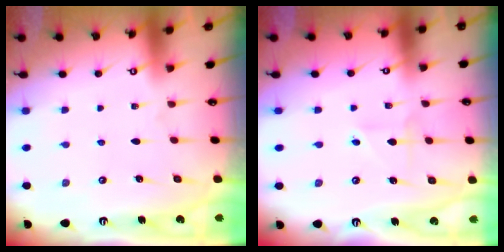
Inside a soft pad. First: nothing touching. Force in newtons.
{"total": 2.7, "press": 2.6, "slide": 0.3}